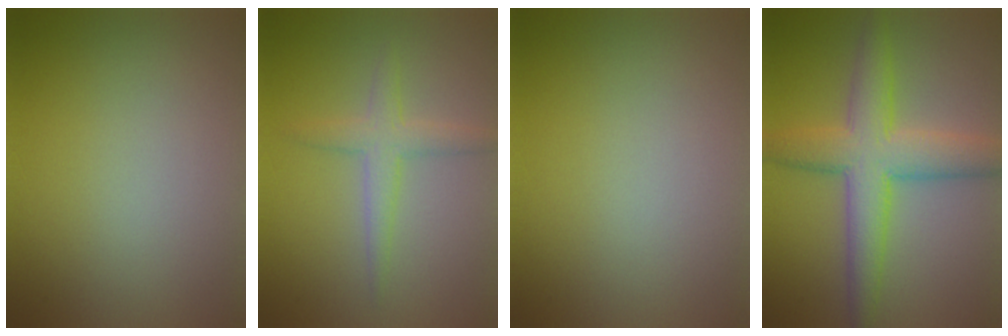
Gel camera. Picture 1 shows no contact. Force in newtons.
{"total": 2.7, "press": 2.7, "slide": 0.1}
{"total": 0.0}
{"total": 6.9, "press": 6.9, "slide": 0.2}